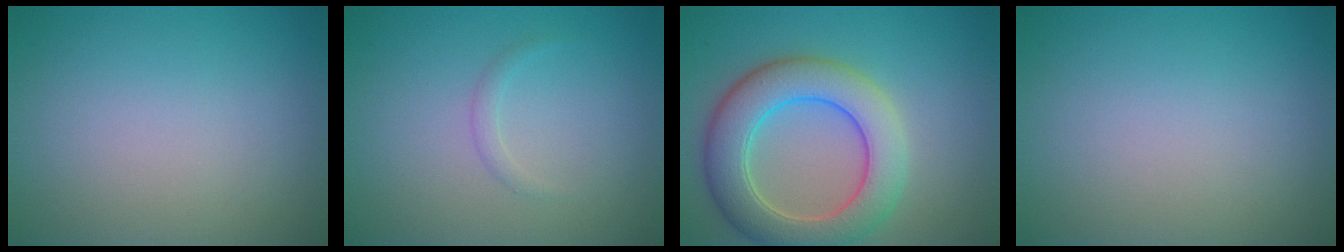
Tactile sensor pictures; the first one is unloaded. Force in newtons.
{"total": 0.8, "press": 0.8, "slide": 0.1}
{"total": 7.4, "press": 7.4, "slide": 0.3}
{"total": 0.0}